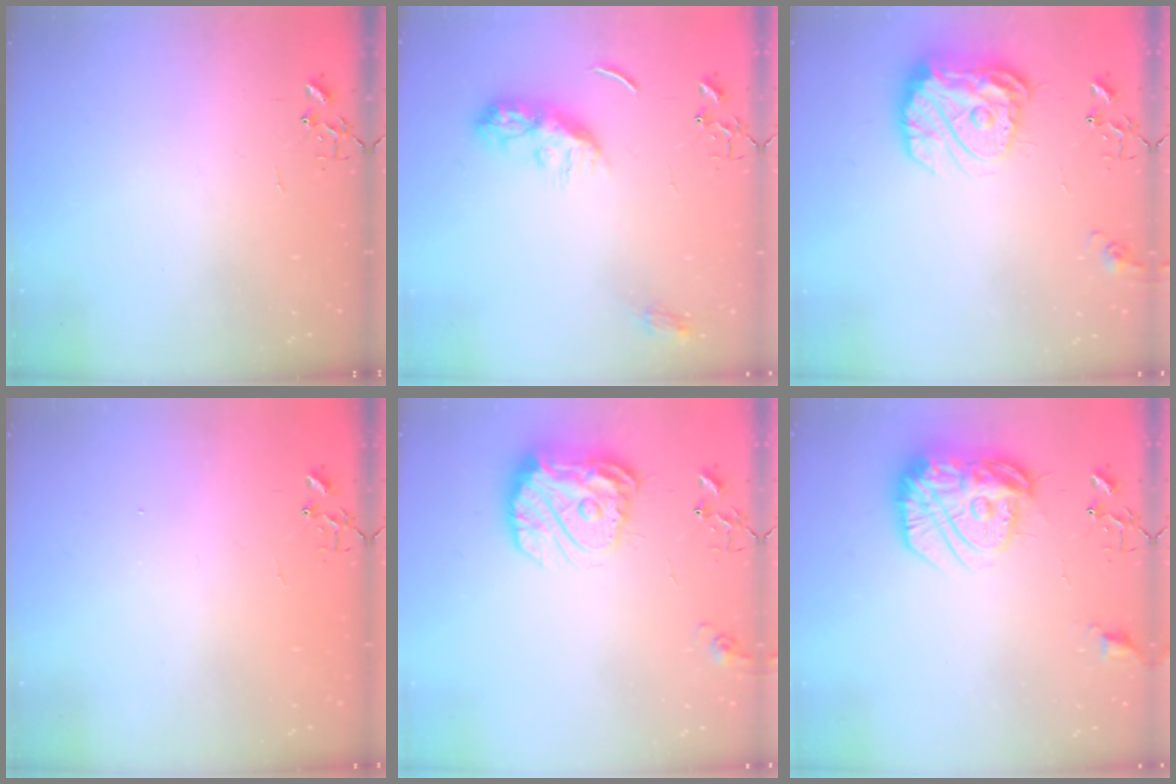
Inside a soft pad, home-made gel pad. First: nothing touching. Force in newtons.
{"total": 10.4, "press": 10.4, "slide": 0.2}
{"total": 17.1, "press": 17.0, "slide": 1.5}
{"total": 1.1, "press": 1.1, "slide": 0.1}
{"total": 17.1, "press": 17.0, "slide": 1.5}
{"total": 17.7, "press": 17.6, "slide": 1.4}